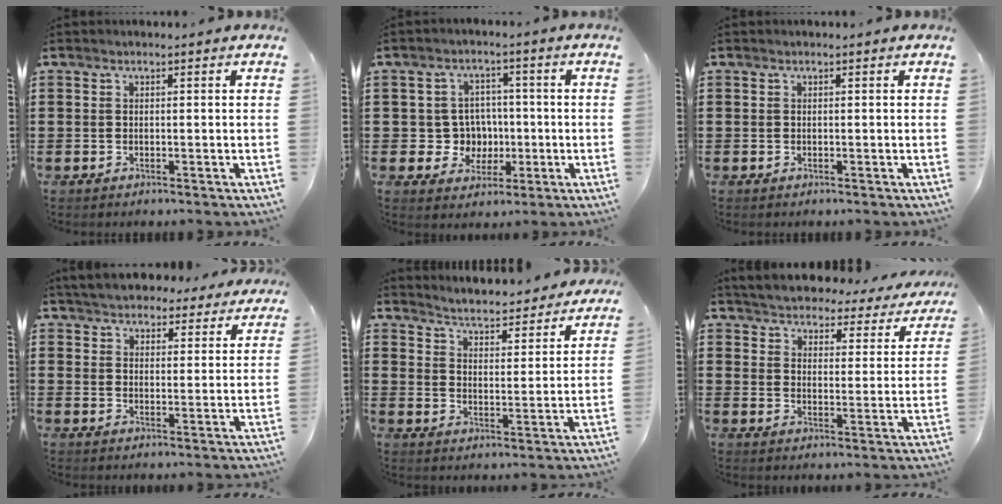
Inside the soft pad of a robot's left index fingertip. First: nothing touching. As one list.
[{"total": 5.6, "force": [-0.2, 5.4, 1.6], "torque": [-0.045, 0.010, -0.002]}, {"total": 0.0}, {"total": 5.2, "force": [5.0, 1.0, 0.8], "torque": [-0.035, -0.017, 0.092]}, {"total": 4.1, "force": [4.1, -0.3, 0.2], "torque": [-0.028, -0.039, 0.066]}, {"total": 4.5, "force": [4.5, 0.1, 0.1], "torque": [-0.030, -0.038, 0.074]}]